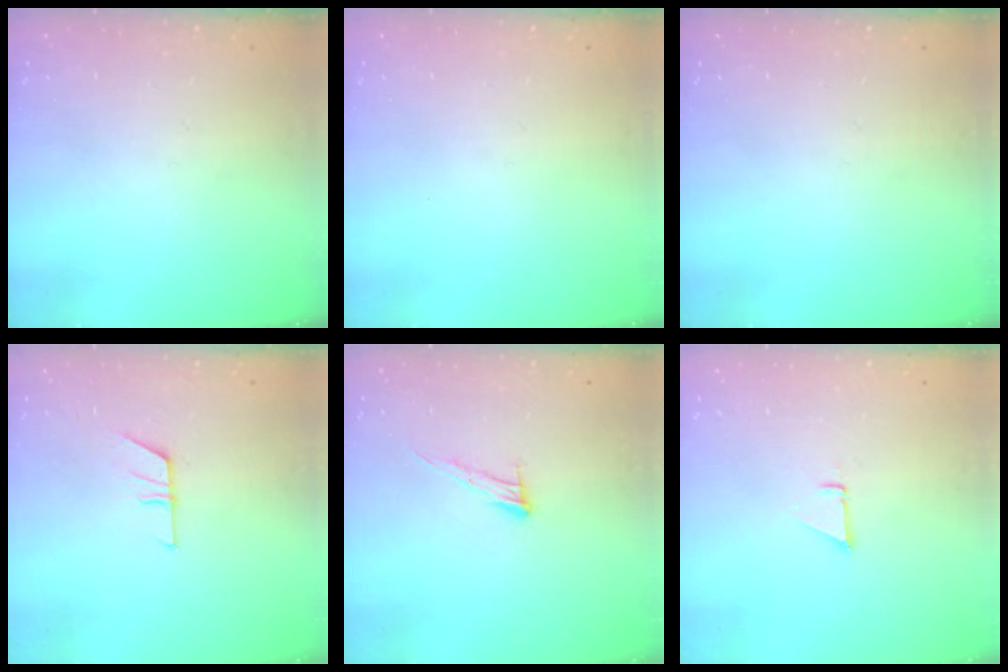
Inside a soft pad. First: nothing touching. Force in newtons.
{"total": 0.0}
{"total": 0.0}
{"total": 5.1, "press": 5.1, "slide": 0.4}
{"total": 8.4, "press": 8.4, "slide": 0.4}
{"total": 1.5, "press": 1.5, "slide": 0.0}